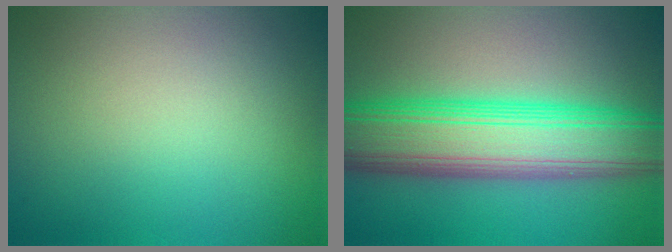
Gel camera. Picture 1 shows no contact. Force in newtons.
{"total": 11.3, "press": 11.3, "slide": 0.4}